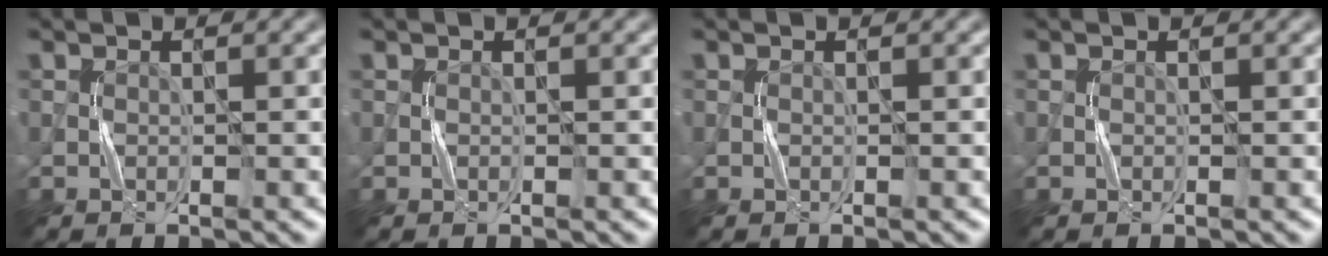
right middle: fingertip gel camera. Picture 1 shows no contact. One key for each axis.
{"total": 0.0}
{"total": 0.0}
{"total": 0.0}